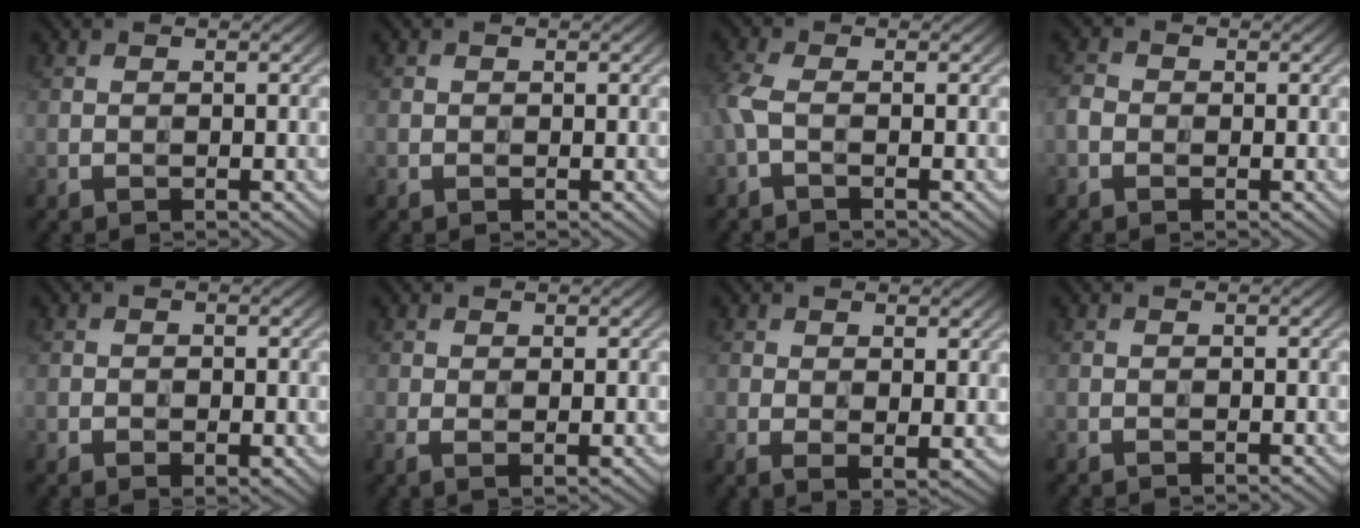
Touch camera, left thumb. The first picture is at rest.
{"total": 0.5, "force": [-0.1, 0.5, 0.1], "torque": [0.001, -0.003, -0.003]}
{"total": 2.7, "force": [-0.7, 1.0, 2.5], "torque": [-0.070, 0.003, -0.026]}
{"total": 1.8, "force": [-0.8, 1.4, 0.7], "torque": [-0.017, 0.002, -0.023]}
{"total": 1.9, "force": [-0.5, 1.2, 1.4], "torque": [-0.022, -0.008, -0.004]}
{"total": 2.1, "force": [0.2, 0.7, 2.0], "torque": [-0.046, -0.005, 0.004]}
{"total": 3.5, "force": [1.0, 1.7, 3.0], "torque": [-0.057, -0.012, 0.020]}
{"total": 0.0}